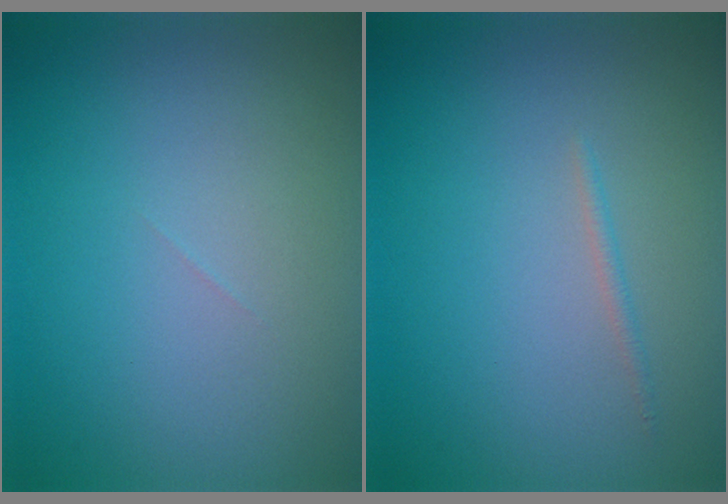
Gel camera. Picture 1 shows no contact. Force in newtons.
{"total": 0.6, "press": 0.6, "slide": 0.1}